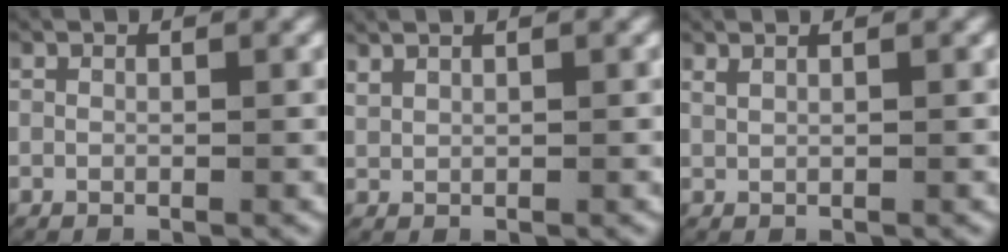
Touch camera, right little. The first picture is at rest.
{"total": 1.5, "force": [1.2, 0.6, 0.6], "torque": [-0.017, 0.004, 0.027]}
{"total": 0.9, "force": [0.7, 0.2, 0.5], "torque": [-0.013, 0.002, 0.017]}